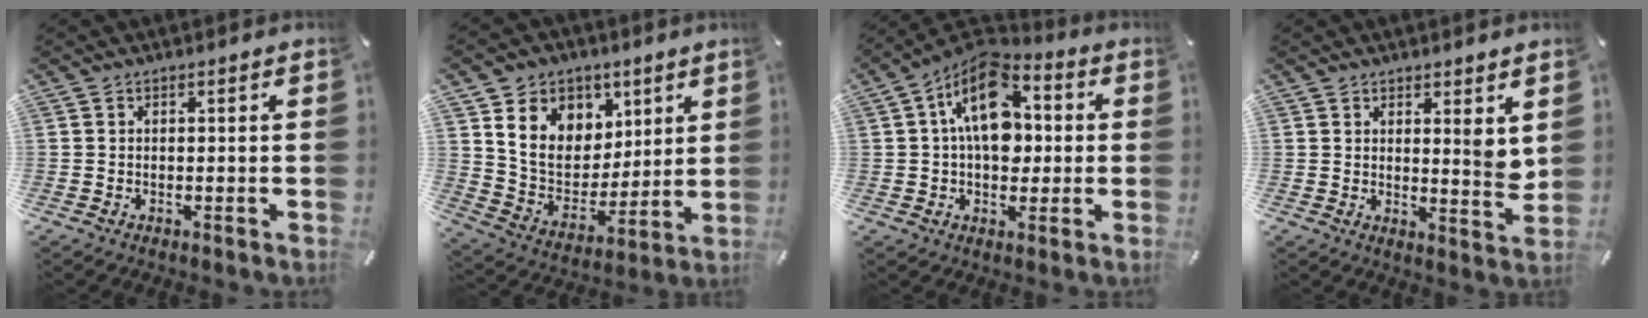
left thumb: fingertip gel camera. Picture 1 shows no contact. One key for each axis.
{"total": 13.5, "fx": 5.9, "fy": 11.3, "fz": 4.3, "tx": -0.081, "ty": -0.034, "tz": 0.121}
{"total": 17.2, "fx": 2.8, "fy": 11.1, "fz": 12.8, "tx": -0.214, "ty": -0.010, "tz": 0.047}
{"total": 5.1, "fx": 3.1, "fy": 2.3, "fz": 3.3, "tx": -0.031, "ty": -0.030, "tz": 0.050}